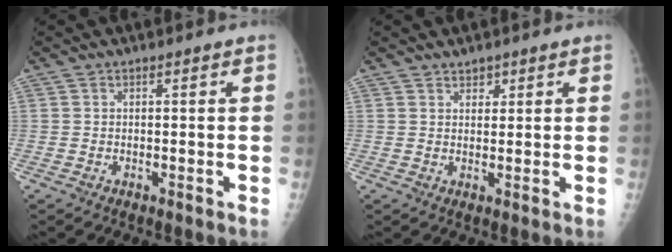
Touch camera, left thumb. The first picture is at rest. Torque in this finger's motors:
{"motor_torque": [-0.24, 0.16, -0.22, -0.09, -0.03]}